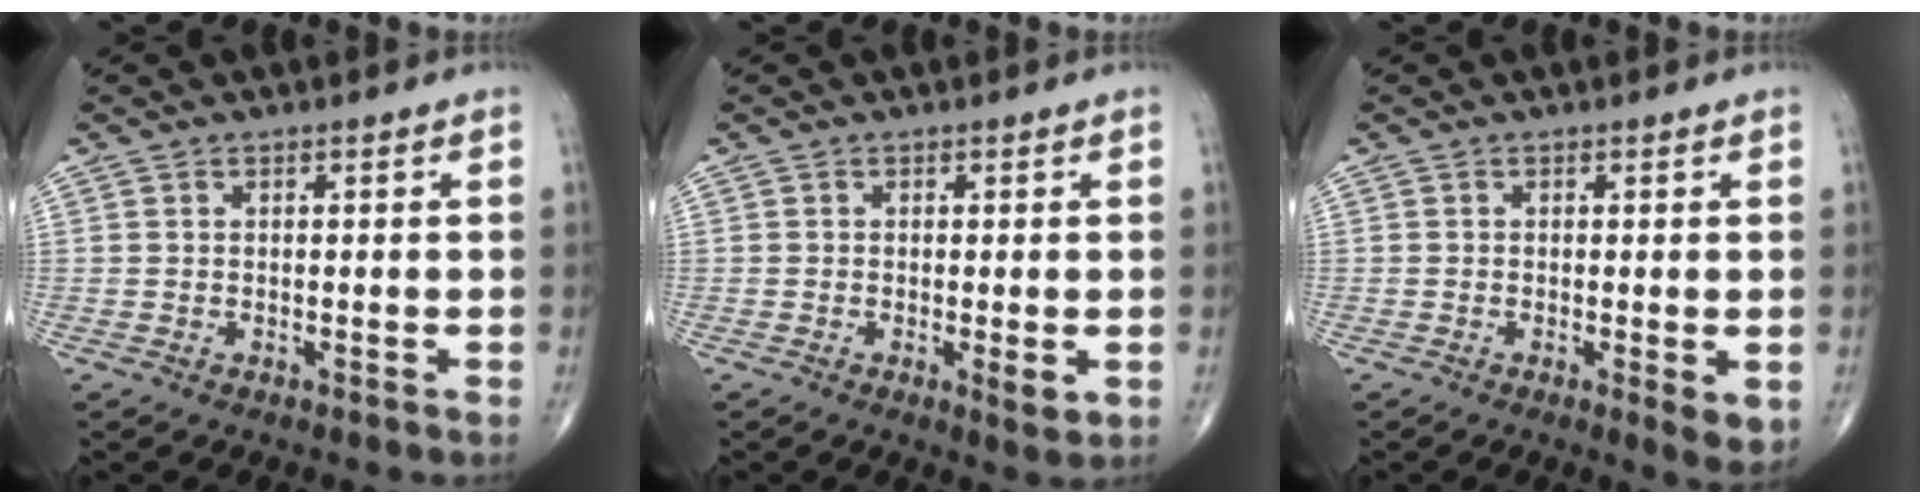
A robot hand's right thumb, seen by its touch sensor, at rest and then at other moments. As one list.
[{"total": 2.7, "force": [-0.5, 0.7, 2.5], "torque": [-0.041, -0.009, -0.011]}, {"total": 3.4, "force": [-0.6, 0.9, 3.2], "torque": [-0.050, -0.011, -0.013]}]